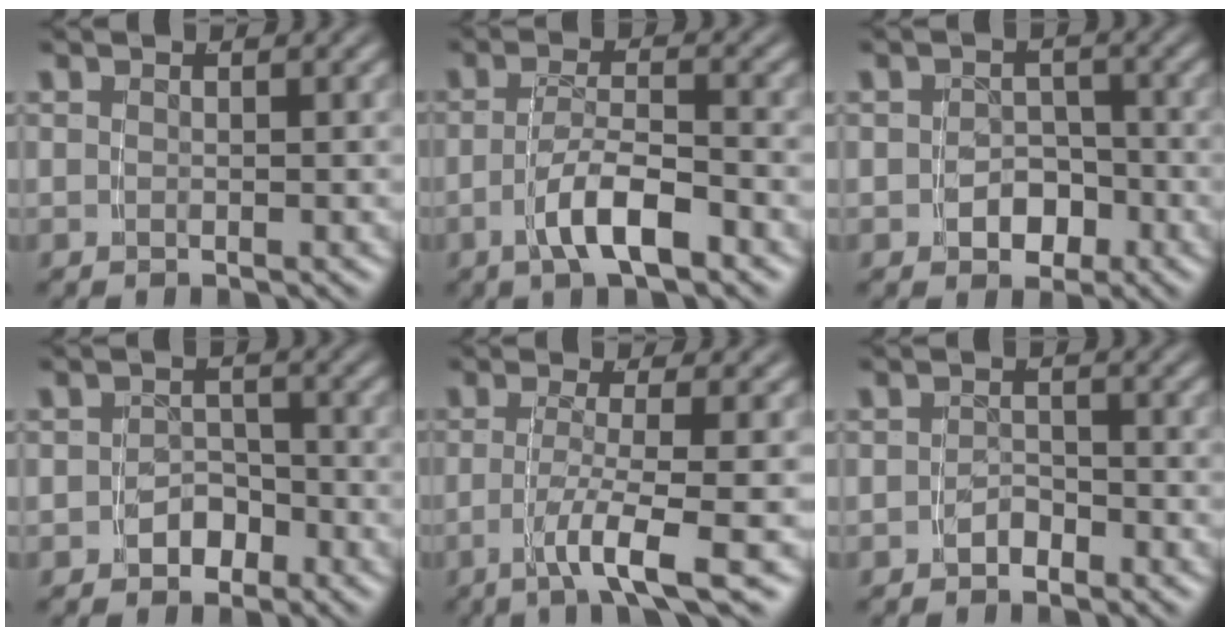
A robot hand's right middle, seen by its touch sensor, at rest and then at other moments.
{"total": 4.1, "force": [-2.2, 0.7, 3.4], "torque": [-0.057, -0.005, -0.035]}
{"total": 3.2, "force": [-1.4, 2.5, 1.3], "torque": [-0.018, -0.009, -0.021]}
{"total": 2.7, "force": [-1.7, 1.9, 0.7], "torque": [-0.008, -0.001, -0.029]}
{"total": 4.9, "force": [-2.5, -0.2, 4.2], "torque": [-0.079, -0.018, -0.032]}
{"total": 1.5, "force": [-1.3, 0.7, 0.4], "torque": [-0.005, 0.000, -0.022]}